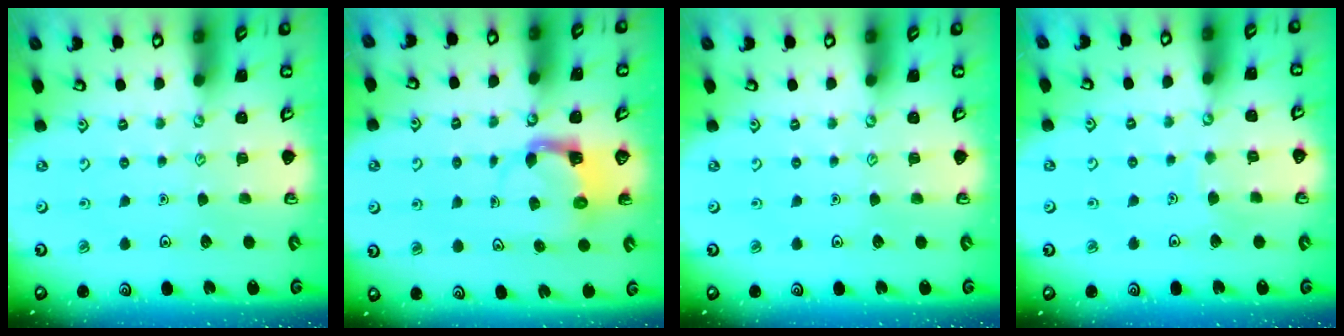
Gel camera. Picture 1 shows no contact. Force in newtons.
{"total": 4.0, "press": 3.9, "slide": 0.7}
{"total": 0.0}
{"total": 2.7, "press": 2.7, "slide": 0.1}